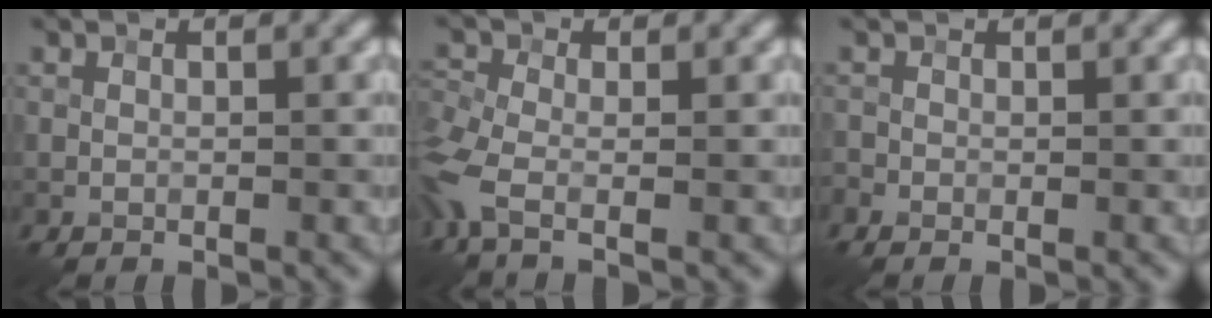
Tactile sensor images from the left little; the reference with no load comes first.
{"total": 4.6, "force": [-1.9, 1.9, 3.7], "torque": [-0.101, -0.017, -0.050]}
{"total": 0.7, "force": [-0.5, 0.5, 0.0], "torque": [-0.001, -0.002, -0.013]}